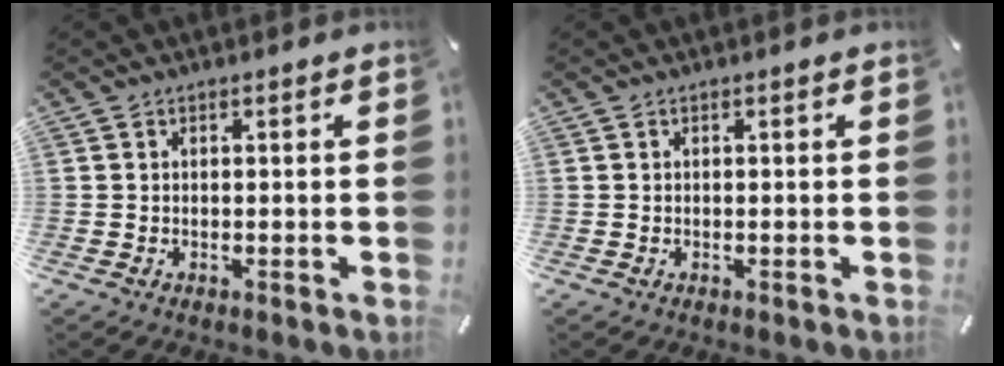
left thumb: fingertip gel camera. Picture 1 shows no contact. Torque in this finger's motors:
{"motor_torque": [0.00, 0.02, -0.01, -0.04, 0.00]}